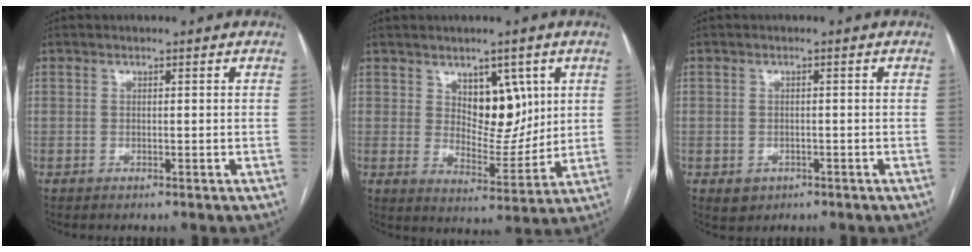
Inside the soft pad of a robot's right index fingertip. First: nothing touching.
{"total": 8.3, "force": [3.3, 4.5, 6.2], "torque": [-0.089, 0.000, 0.062]}
{"total": 2.6, "force": [-1.1, 2.2, 0.7], "torque": [-0.006, 0.004, -0.007]}